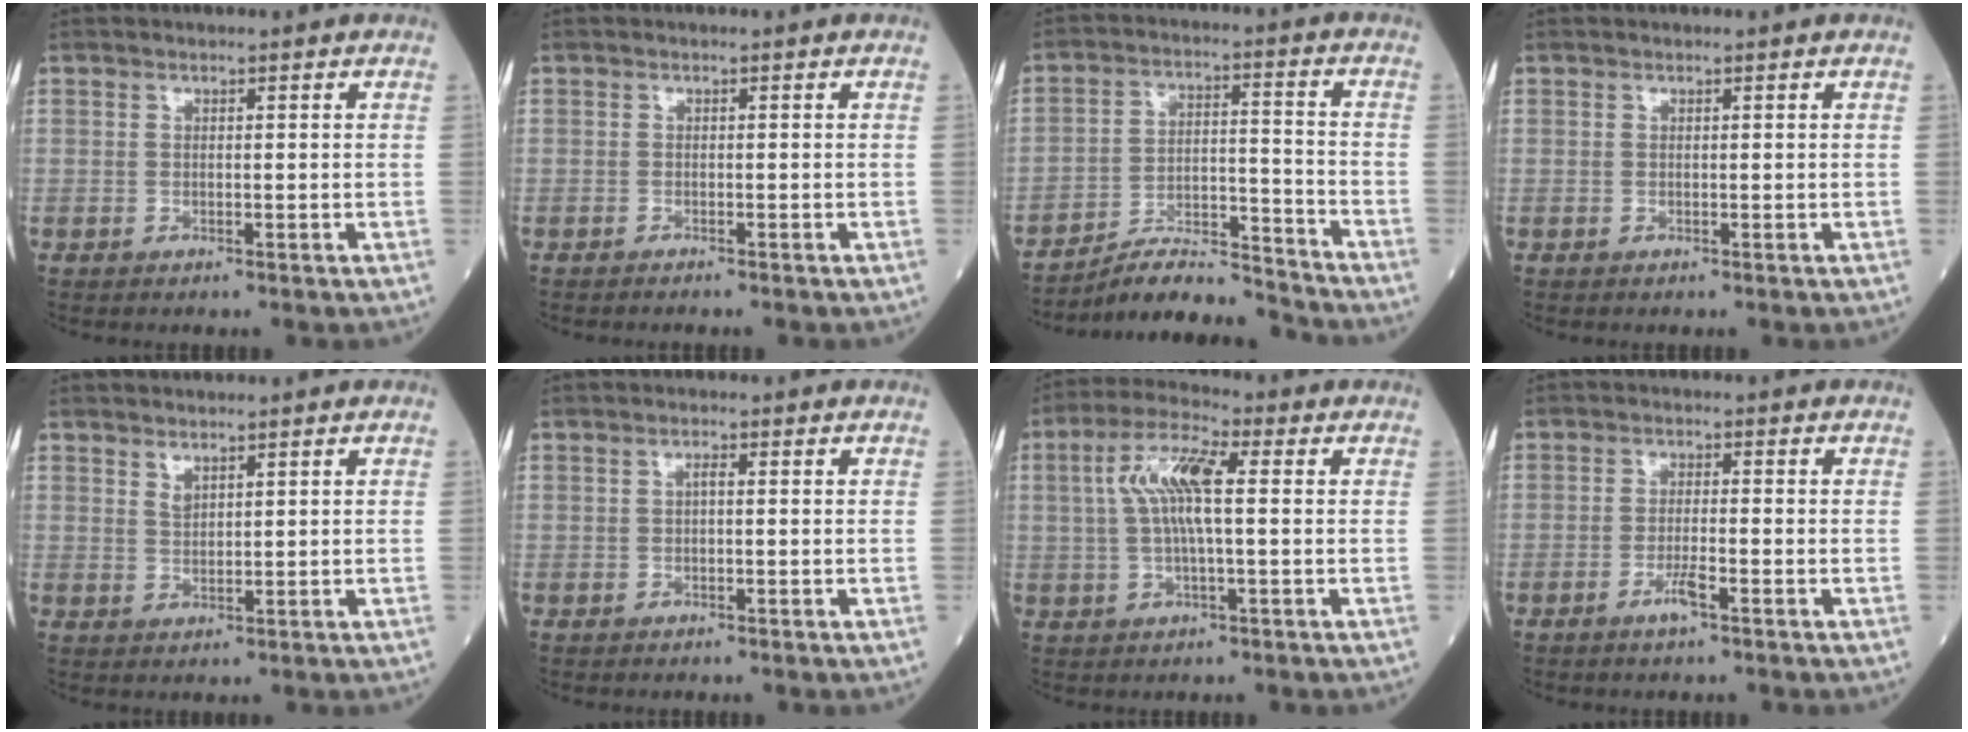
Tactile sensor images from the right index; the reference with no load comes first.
{"total": 1.4, "force": [-1.3, 0.0, 0.5], "torque": [-0.009, 0.000, -0.016]}
{"total": 10.5, "force": [-10.4, 0.0, 1.2], "torque": [-0.018, 0.034, -0.183]}
{"total": 0.0}
{"total": 1.6, "force": [1.4, 0.4, 0.7], "torque": [-0.014, -0.002, 0.032]}
{"total": 0.9, "force": [0.0, 0.1, 0.9], "torque": [-0.016, 0.002, -0.001]}
{"total": 8.0, "force": [1.2, 1.4, 7.8], "torque": [-0.166, 0.020, 0.022]}
{"total": 2.6, "force": [-1.4, 0.1, 2.2], "torque": [-0.047, -0.002, -0.026]}